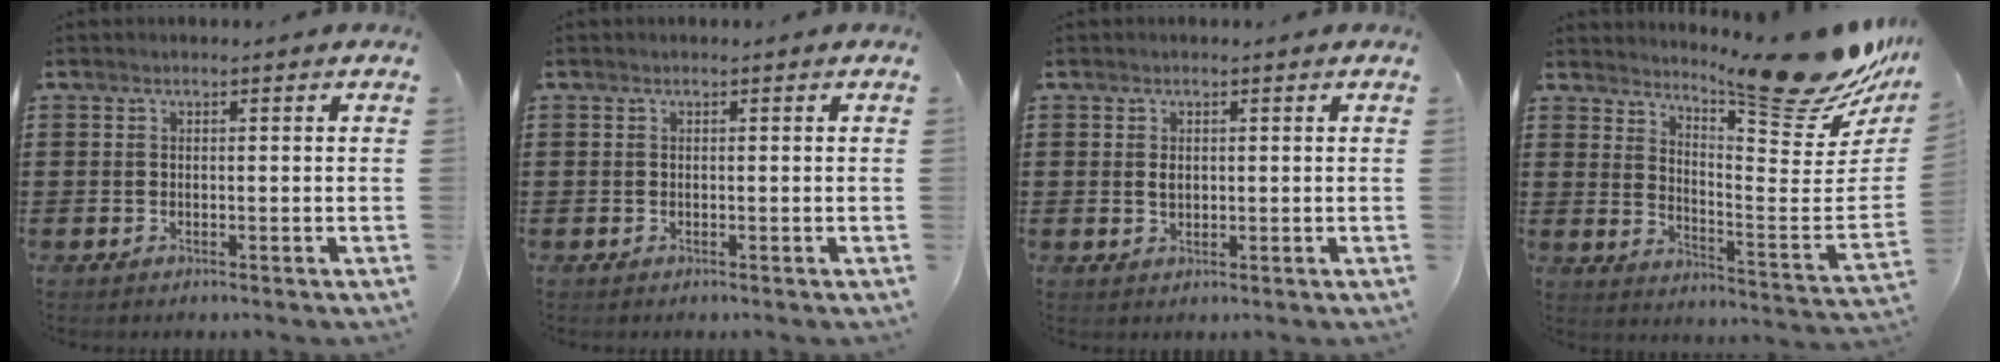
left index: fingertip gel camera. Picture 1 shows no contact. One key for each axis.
{"total": 0.0}
{"total": 1.3, "fx": 0.2, "fy": 0.8, "fz": 1.0, "tx": -0.022, "ty": 0.005, "tz": 0.002}
{"total": 14.7, "fx": 12.4, "fy": 1.5, "fz": 7.6, "tx": -0.116, "ty": -0.088, "tz": 0.204}